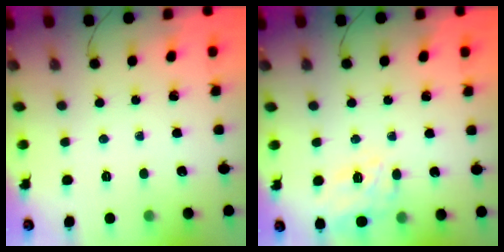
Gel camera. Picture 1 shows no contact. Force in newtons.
{"total": 9.0, "press": 8.7, "slide": 2.1}